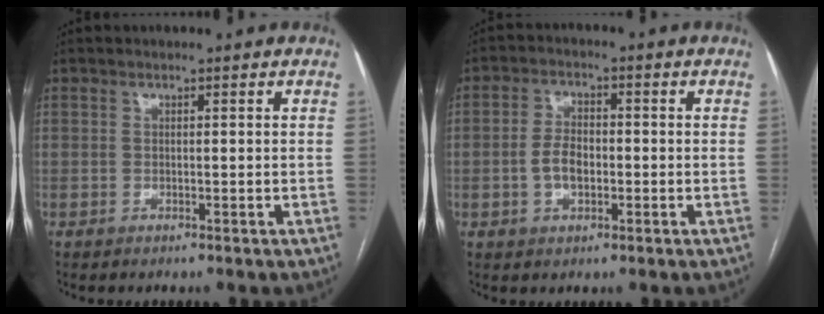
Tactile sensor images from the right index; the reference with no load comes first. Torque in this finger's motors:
{"motor_torque": [0.72, -0.07, 0.13, 0.04]}